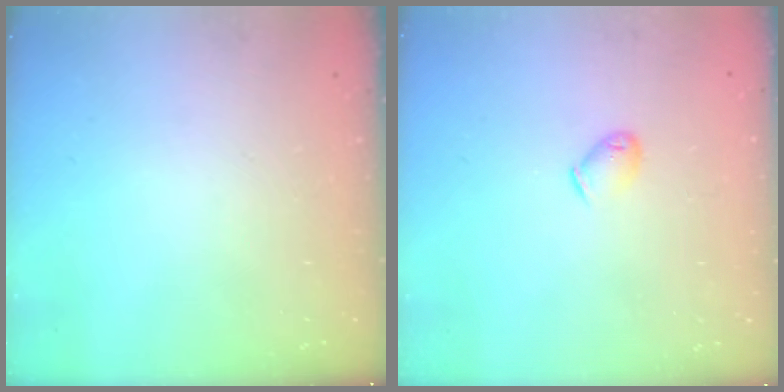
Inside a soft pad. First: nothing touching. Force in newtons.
{"total": 4.2, "press": 4.1, "slide": 0.7}